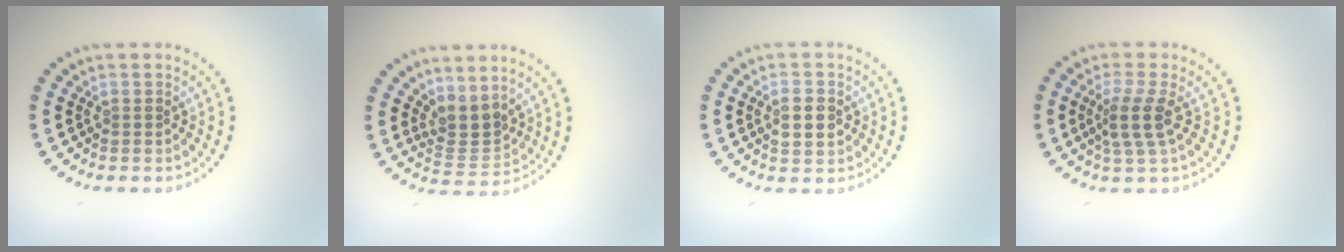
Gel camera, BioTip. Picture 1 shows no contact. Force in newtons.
{"total": 2.8, "press": 2.1, "slide": 1.9}
{"total": 2.3, "press": 2.2, "slide": 0.2}
{"total": 2.8, "press": 2.2, "slide": 1.8}